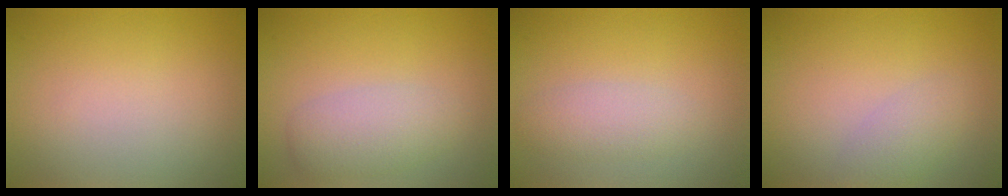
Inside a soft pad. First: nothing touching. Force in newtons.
{"total": 3.1, "press": 3.1, "slide": 0.1}
{"total": 2.3, "press": 2.3, "slide": 0.1}
{"total": 2.0, "press": 2.0, "slide": 0.1}